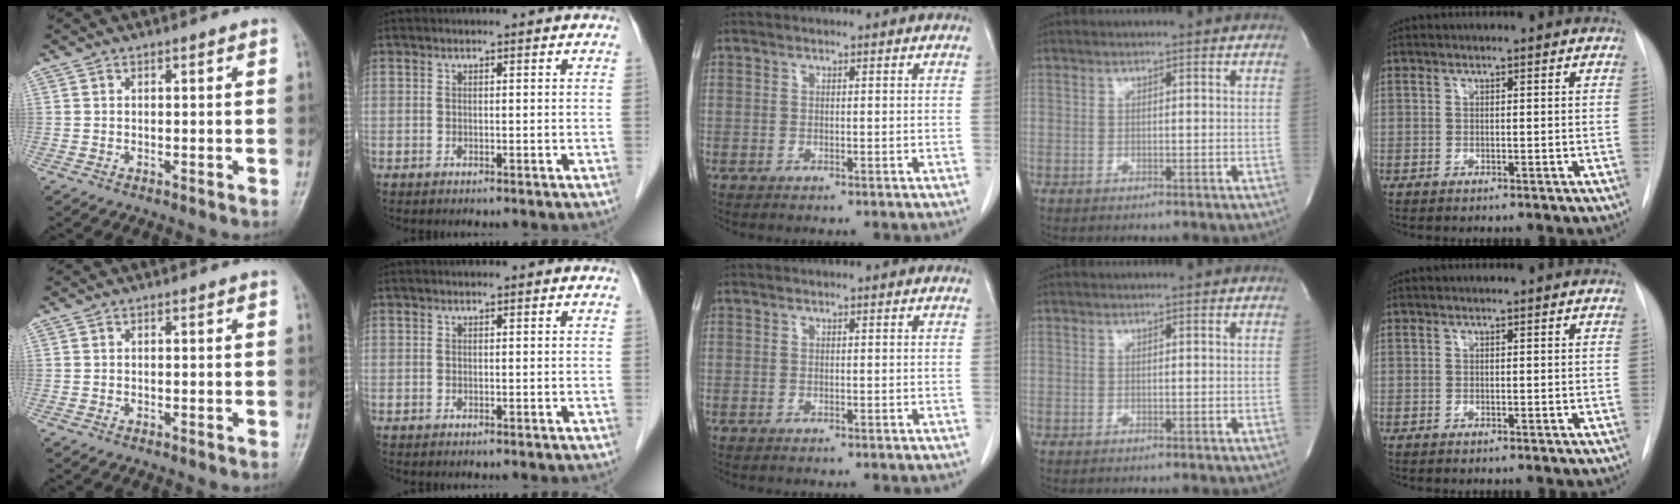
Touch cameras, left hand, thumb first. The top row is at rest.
{}